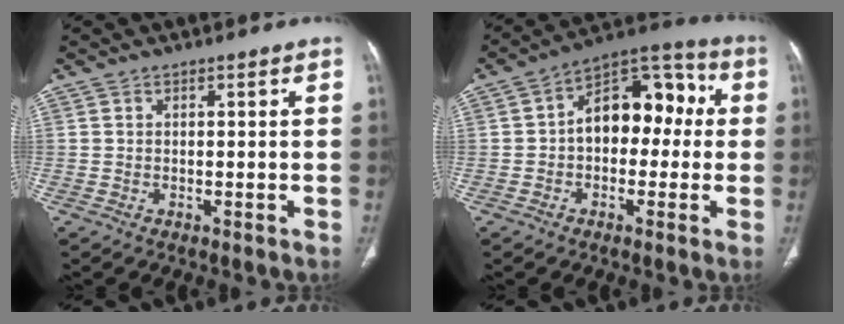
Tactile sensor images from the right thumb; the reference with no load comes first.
{"total": 14.1, "force": [0.6, 9.1, 10.8], "torque": [-0.115, 0.049, -0.005]}